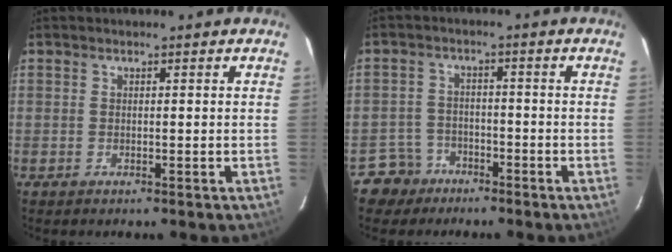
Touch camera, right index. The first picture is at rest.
{"total": 5.4, "force": [-3.6, 4.0, -0.3], "torque": [-0.010, 0.022, -0.067]}